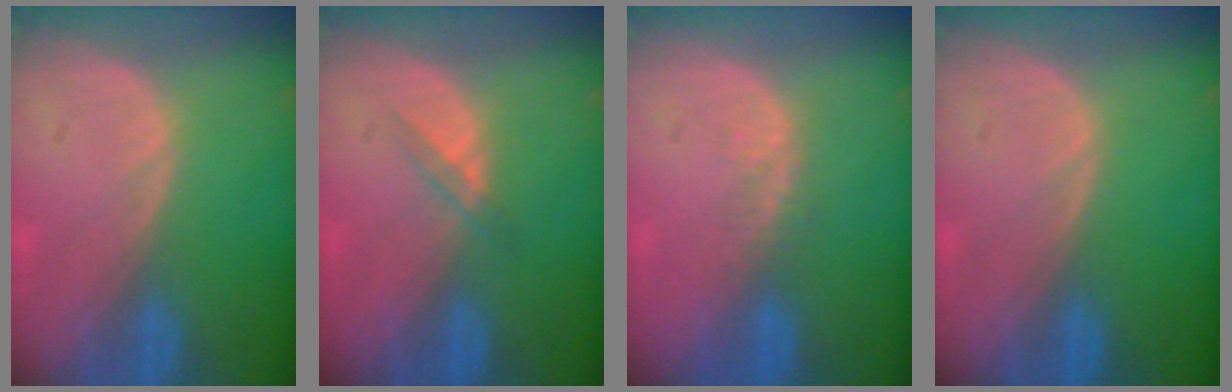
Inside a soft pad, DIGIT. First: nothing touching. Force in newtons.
{"total": 1.9, "press": 1.7, "slide": 1.0}
{"total": 2.2, "press": 1.6, "slide": 1.5}
{"total": 0.0}